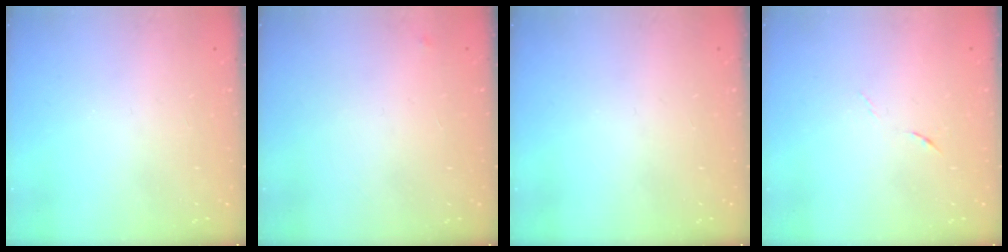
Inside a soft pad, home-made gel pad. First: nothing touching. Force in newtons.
{"total": 2.5, "press": 2.4, "slide": 0.4}
{"total": 0.0}
{"total": 4.4, "press": 4.2, "slide": 1.3}